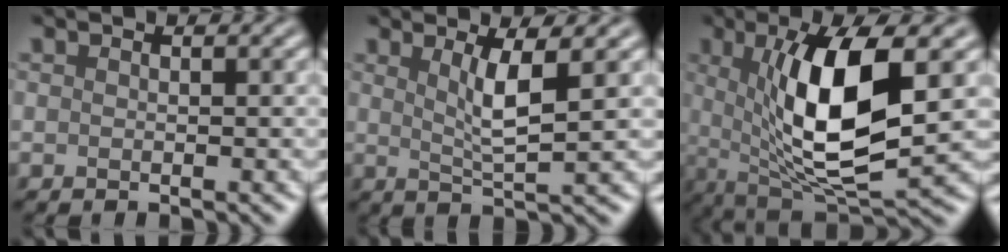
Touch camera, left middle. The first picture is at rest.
{"total": 3.5, "force": [1.2, 0.6, 3.3], "torque": [-0.058, -0.005, 0.024]}
{"total": 10.0, "force": [1.7, 3.1, 9.3], "torque": [-0.152, -0.009, 0.034]}